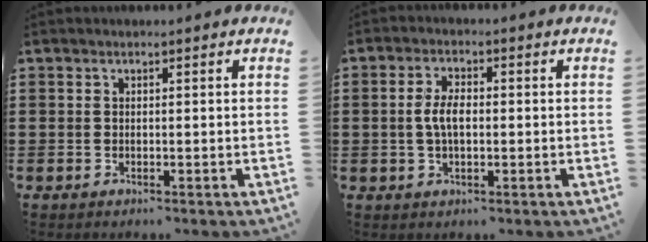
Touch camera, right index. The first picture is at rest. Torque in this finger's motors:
{"motor_torque": [0.58, -0.44, 0.52, 0.08]}